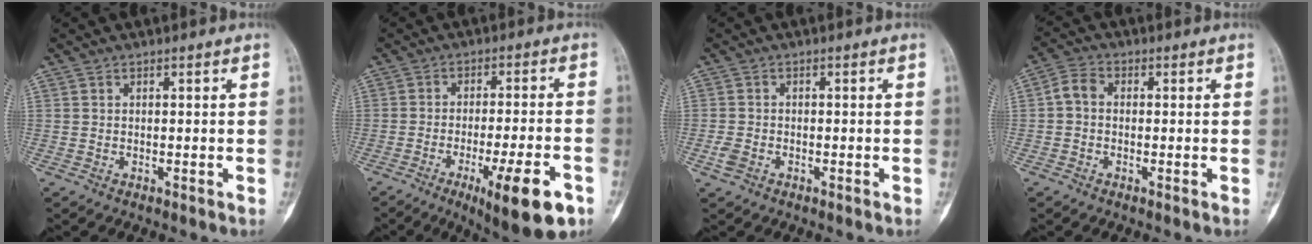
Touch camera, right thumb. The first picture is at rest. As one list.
[{"total": 13.9, "force": [-6.6, 3.0, 11.8], "torque": [-0.172, 0.015, -0.089]}, {"total": 2.3, "force": [-1.1, 1.5, 1.4], "torque": [-0.038, 0.005, -0.020]}, {"total": 3.6, "force": [-0.2, 2.7, 2.4], "torque": [-0.041, 0.011, -0.016]}]